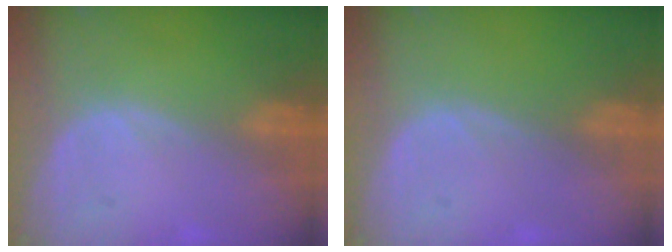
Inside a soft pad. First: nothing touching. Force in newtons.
{"total": 0.0}